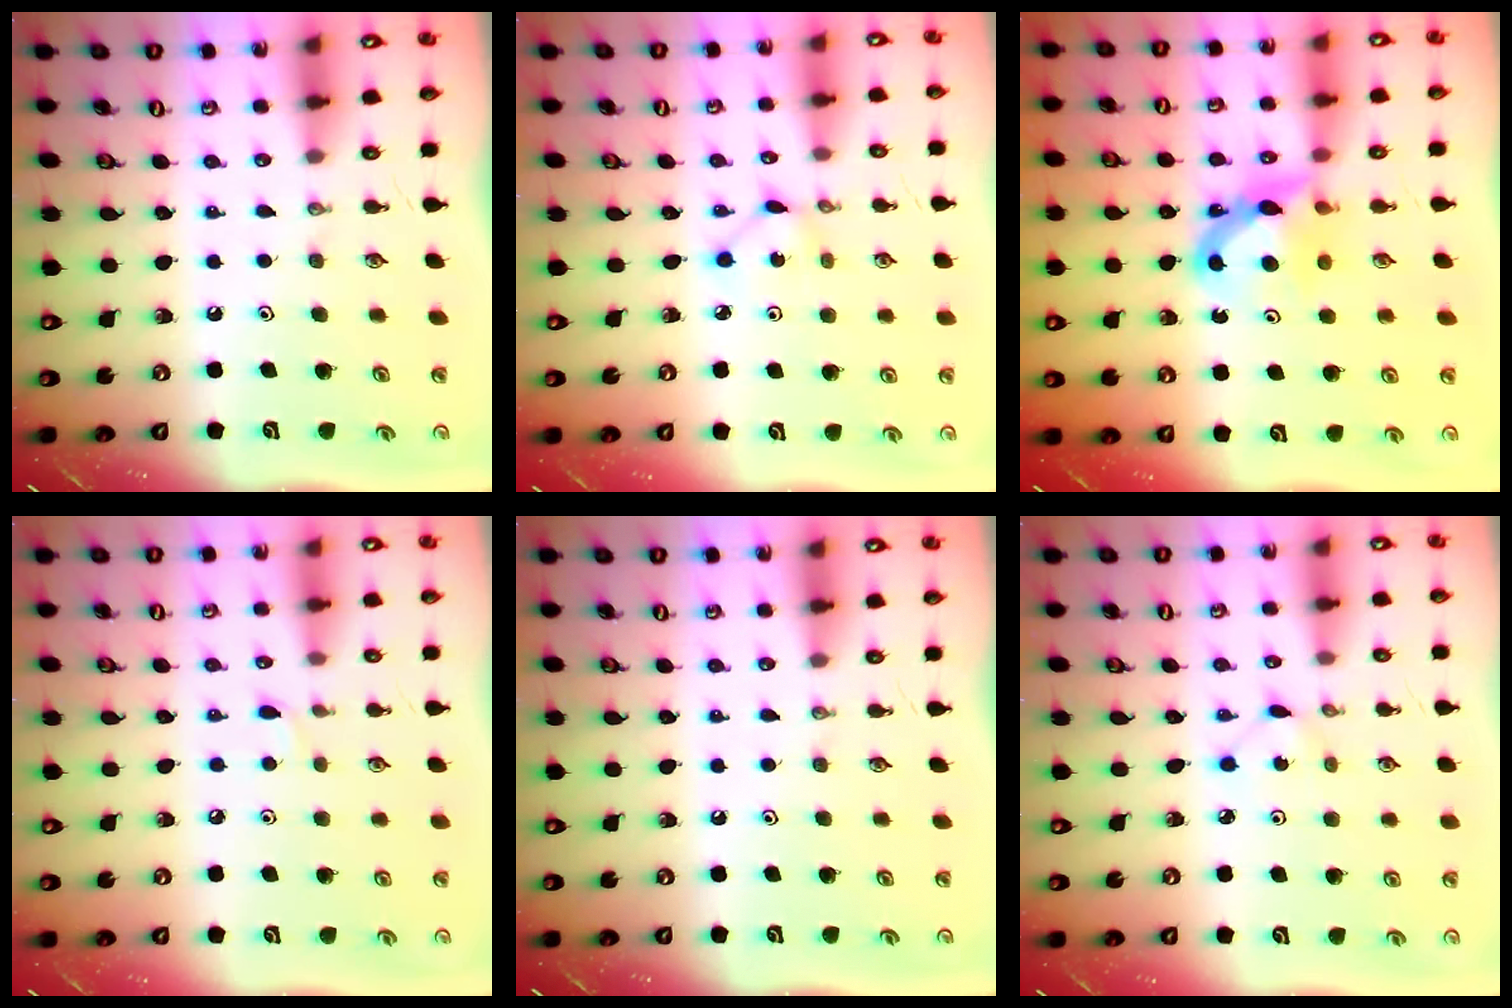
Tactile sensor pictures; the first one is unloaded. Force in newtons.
{"total": 2.0, "press": 1.9, "slide": 0.2}
{"total": 7.4, "press": 7.3, "slide": 0.5}
{"total": 2.8, "press": 2.7, "slide": 0.4}
{"total": 0.0}
{"total": 1.9, "press": 1.9, "slide": 0.2}